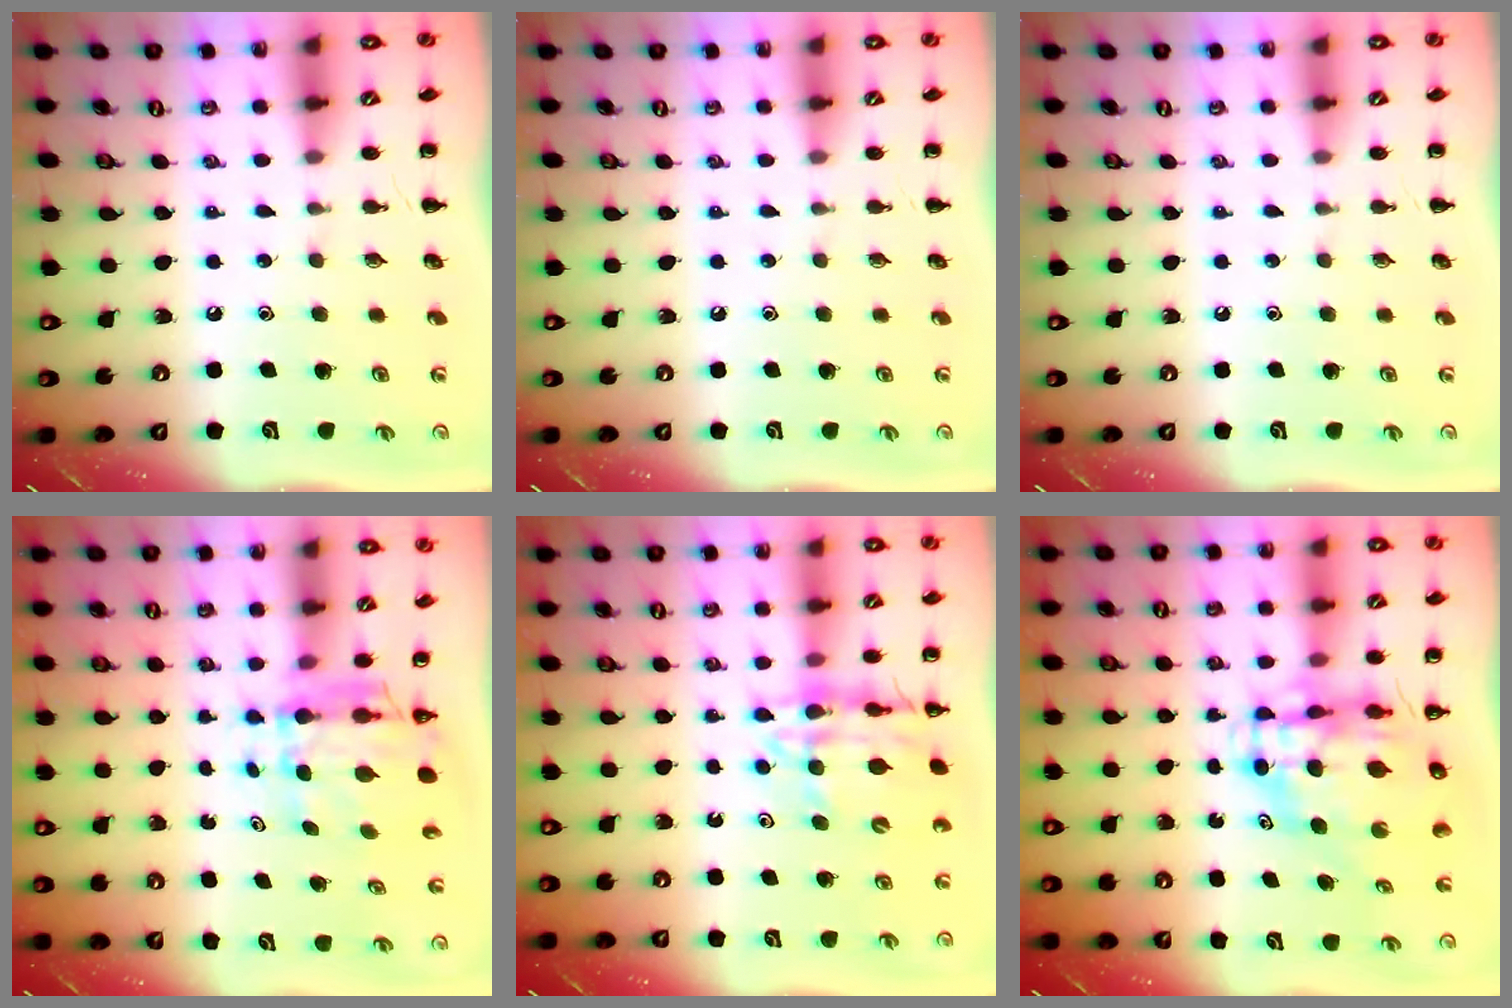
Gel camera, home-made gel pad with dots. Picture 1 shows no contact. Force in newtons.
{"total": 0.0}
{"total": 0.0}
{"total": 5.6, "press": 5.2, "slide": 2.1}
{"total": 13.5, "press": 13.1, "slide": 3.4}
{"total": 9.1, "press": 8.6, "slide": 2.8}